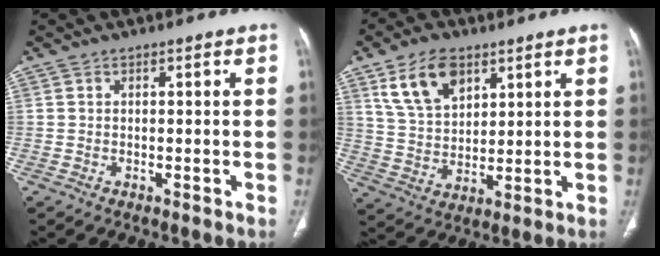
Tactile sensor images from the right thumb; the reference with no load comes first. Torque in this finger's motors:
{"motor_torque": [-1.07, 1.24, 0.66, 0.46, 0.07]}